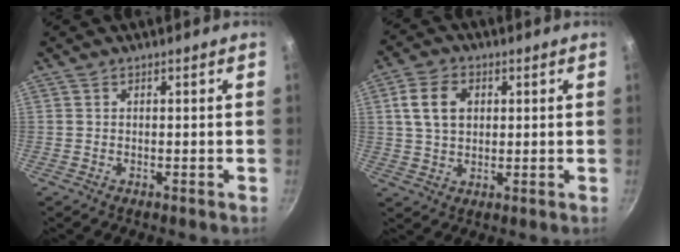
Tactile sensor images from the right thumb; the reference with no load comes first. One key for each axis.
{"total": 7.9, "fx": 1.8, "fy": 5.7, "fz": 5.2, "tx": -0.080, "ty": 0.006, "tz": 0.030}